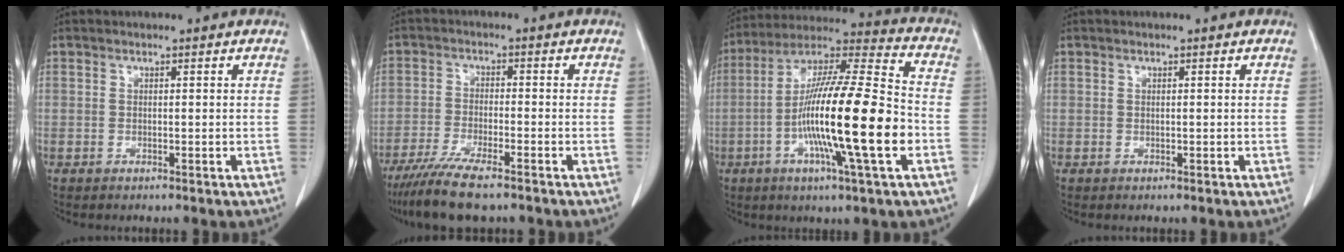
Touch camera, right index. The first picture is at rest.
{"total": 9.0, "force": [-7.1, 1.0, 5.5], "torque": [-0.095, -0.023, -0.119]}
{"total": 20.8, "force": [-4.8, 0.8, 20.2], "torque": [-0.362, -0.011, -0.091]}
{"total": 0.0}